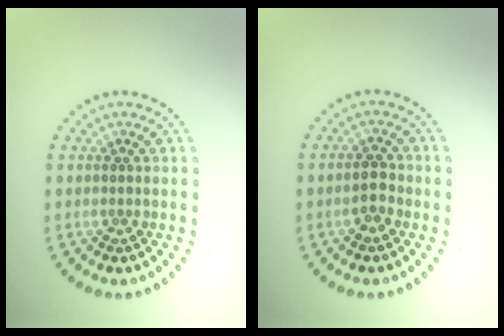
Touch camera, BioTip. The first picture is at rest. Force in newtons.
{"total": 1.9, "press": 1.8, "slide": 0.3}